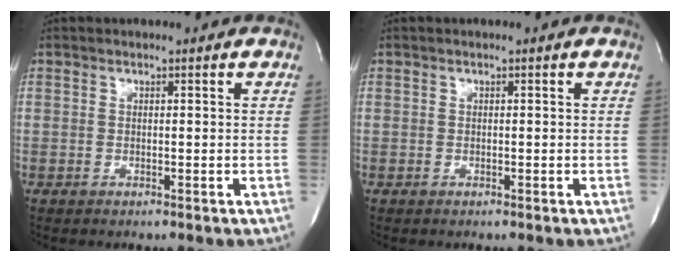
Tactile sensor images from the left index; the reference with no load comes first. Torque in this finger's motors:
{"motor_torque": [-0.19, 0.27, -0.01, -0.01]}